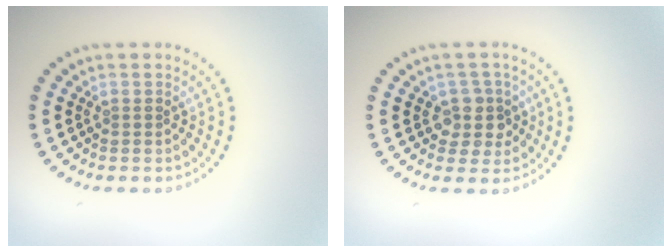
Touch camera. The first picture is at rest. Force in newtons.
{"total": 2.8, "press": 2.4, "slide": 1.5}